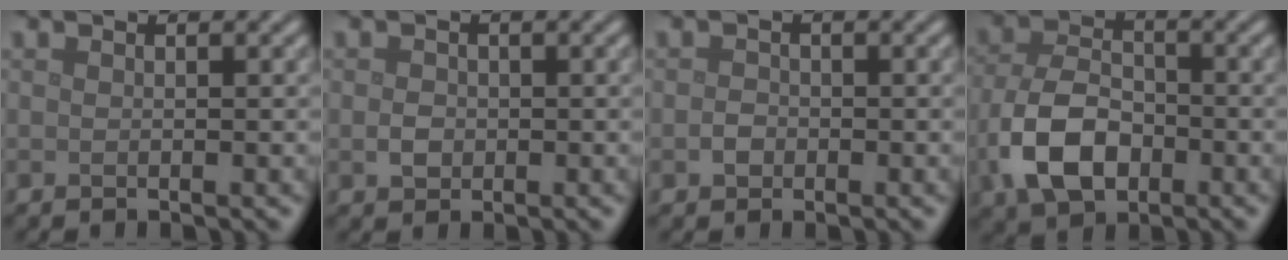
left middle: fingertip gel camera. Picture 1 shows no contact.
{"total": 1.5, "force": [-0.3, 1.2, 0.7], "torque": [-0.015, -0.002, -0.008]}
{"total": 1.2, "force": [-0.5, 1.0, 0.5], "torque": [-0.009, 0.000, -0.011]}
{"total": 7.0, "force": [-2.4, 4.6, 4.7], "torque": [-0.104, -0.003, -0.048]}